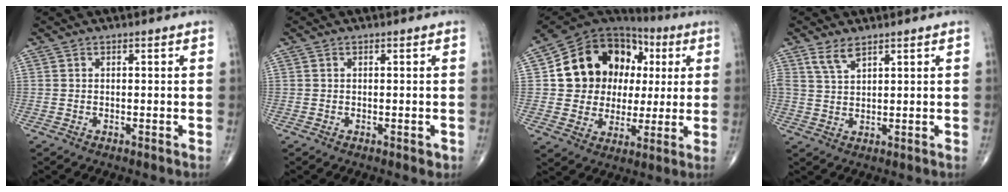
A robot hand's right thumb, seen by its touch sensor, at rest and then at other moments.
{"total": 0.9, "force": [-0.2, 0.6, 0.7], "torque": [-0.007, -0.002, -0.001]}
{"total": 20.1, "force": [4.0, 16.1, 11.4], "torque": [-0.140, 0.032, 0.077]}
{"total": 3.6, "force": [2.6, 1.3, 2.2], "torque": [-0.044, -0.008, 0.057]}